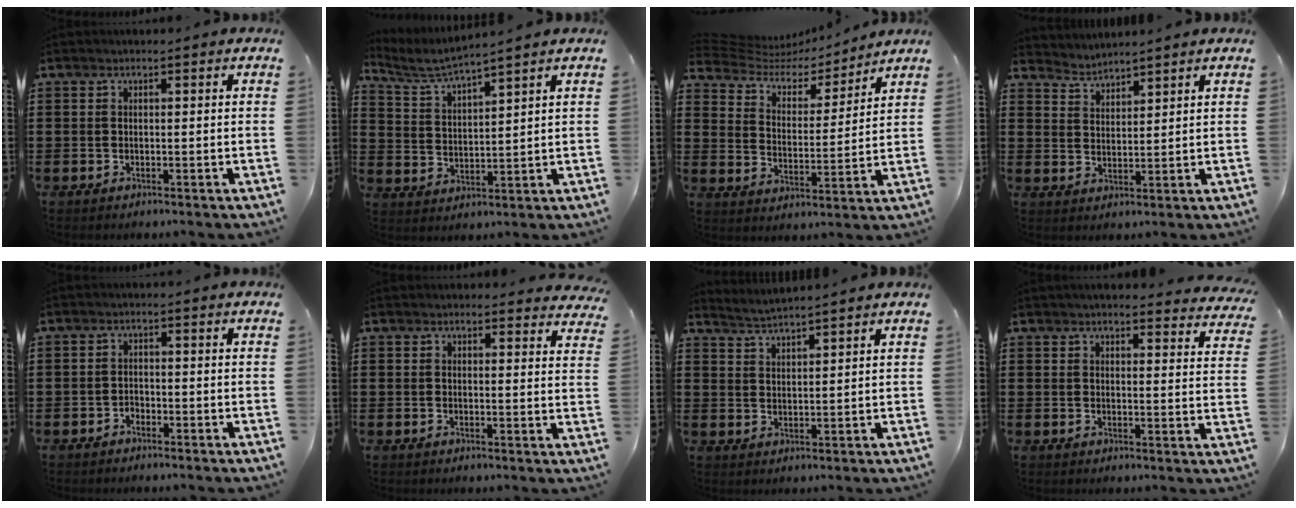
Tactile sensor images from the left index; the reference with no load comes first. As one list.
[{"total": 4.5, "force": [4.1, -0.6, 1.7], "torque": [-0.050, -0.025, 0.069]}, {"total": 4.9, "force": [4.3, 1.8, 1.5], "torque": [-0.057, -0.028, 0.069]}, {"total": 2.8, "force": [2.7, -0.1, -0.7], "torque": [0.002, -0.011, 0.050]}, {"total": 1.3, "force": [-1.1, 0.6, 0.1], "torque": [-0.009, 0.001, -0.025]}, {"total": 2.3, "force": [2.3, 0.1, 0.2], "torque": [-0.002, -0.009, 0.043]}, {"total": 2.4, "force": [2.3, -0.6, -0.1], "torque": [-0.006, -0.010, 0.043]}, {"total": 3.1, "force": [3.1, -0.1, 0.6], "torque": [-0.016, -0.018, 0.052]}]